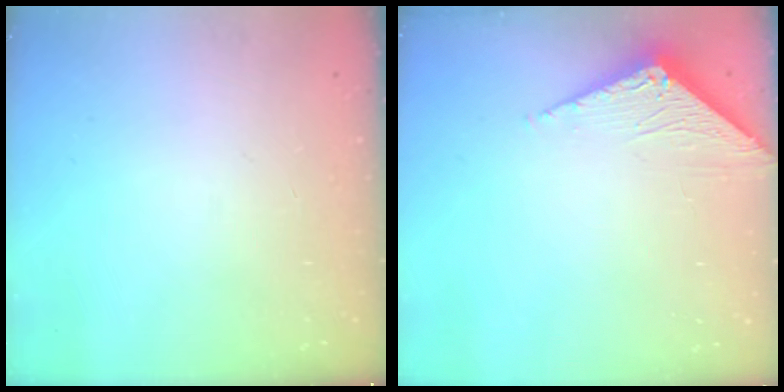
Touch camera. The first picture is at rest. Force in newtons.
{"total": 3.3, "press": 3.3, "slide": 0.2}